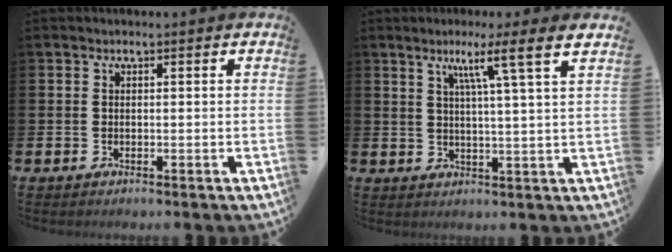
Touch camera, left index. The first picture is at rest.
{"total": 6.3, "force": [3.9, -0.8, 4.9], "torque": [-0.090, -0.015, 0.058]}